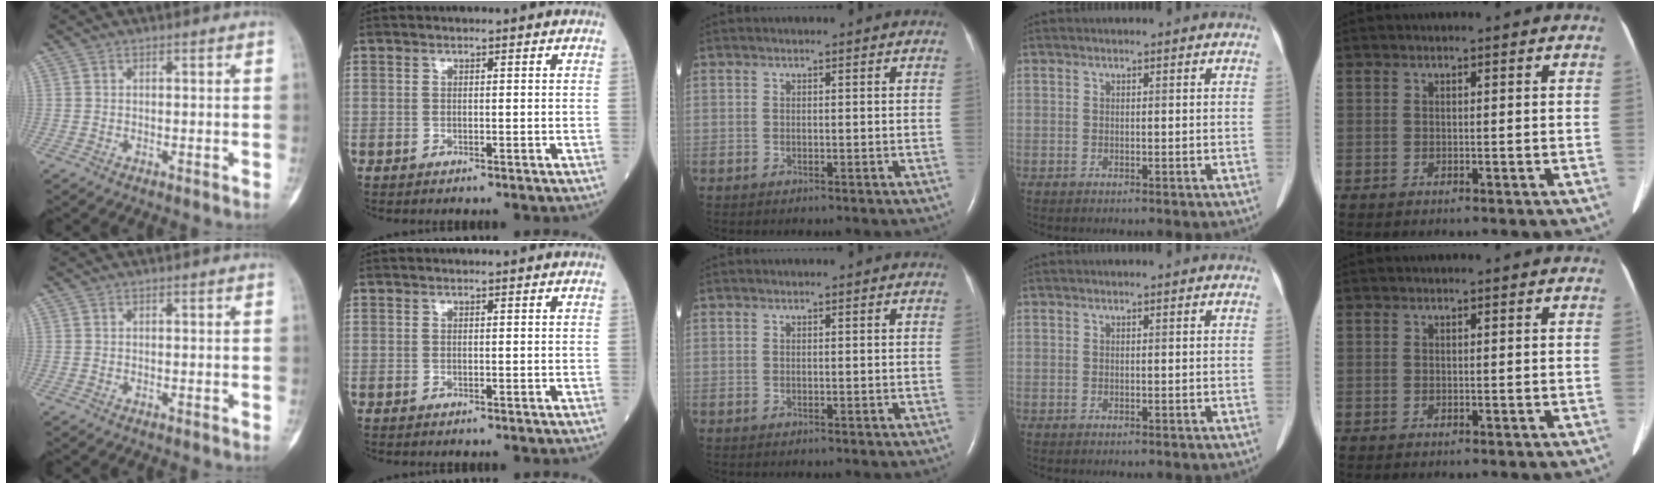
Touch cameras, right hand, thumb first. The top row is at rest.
{}